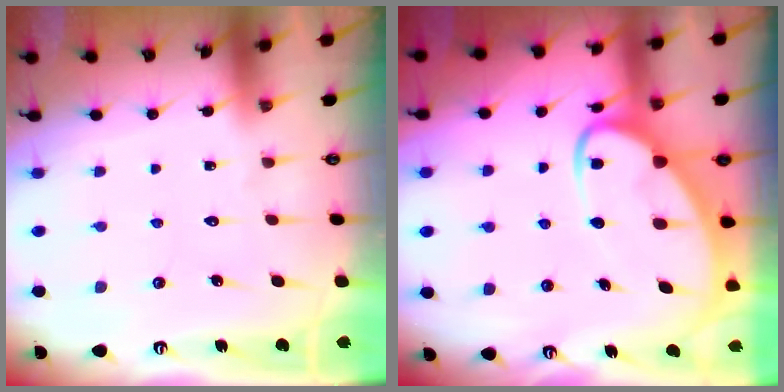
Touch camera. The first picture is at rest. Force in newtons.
{"total": 7.5, "press": 7.4, "slide": 0.9}